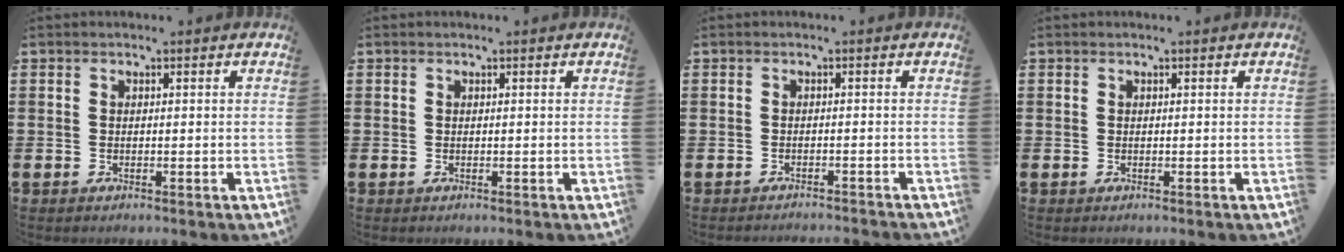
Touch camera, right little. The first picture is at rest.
{"total": 0.0}
{"total": 1.0, "force": [-0.9, -0.2, 0.0], "torque": [0.000, 0.001, -0.020]}
{"total": 0.0}